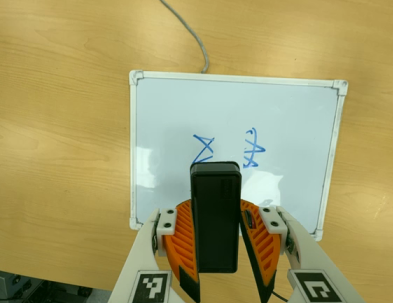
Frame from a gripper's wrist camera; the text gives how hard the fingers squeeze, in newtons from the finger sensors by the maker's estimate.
{"total": 8.0, "left": 7.5, "right": 8.5}